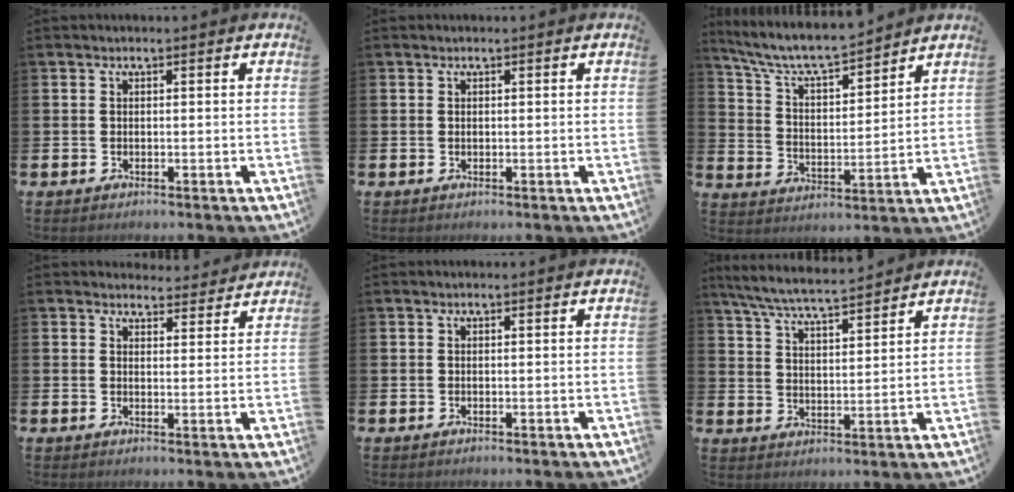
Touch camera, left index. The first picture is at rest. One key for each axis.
{"total": 0.0}
{"total": 7.7, "fx": 7.2, "fy": 1.1, "fz": 2.5, "tx": -0.085, "ty": -0.049, "tz": 0.126}
{"total": 3.4, "fx": 3.3, "fy": 0.9, "fz": -0.1, "tx": 0.003, "ty": -0.020, "tz": 0.058}
{"total": 0.0}
{"total": 6.7, "fx": 6.3, "fy": 0.3, "fz": 2.0, "tx": -0.064, "ty": -0.032, "tz": 0.113}